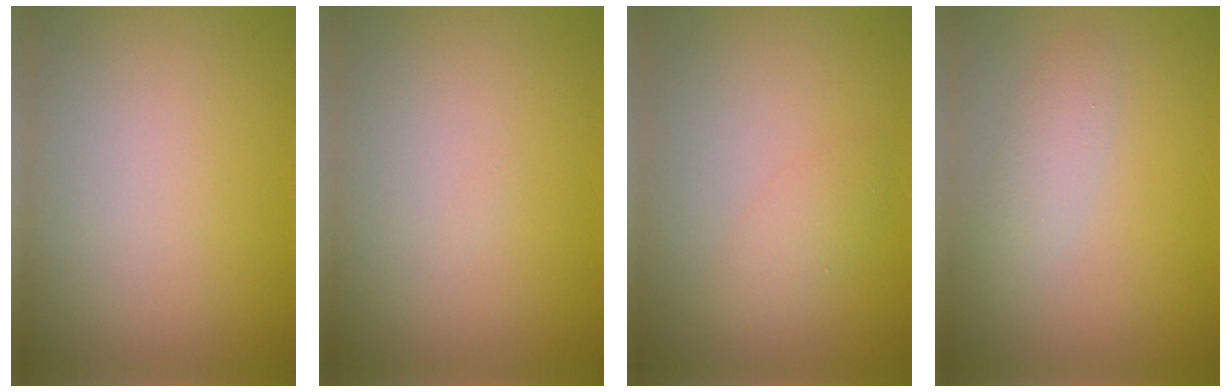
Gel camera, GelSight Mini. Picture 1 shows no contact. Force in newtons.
{"total": 0.0}
{"total": 0.7, "press": 0.7, "slide": 0.1}
{"total": 1.9, "press": 1.9, "slide": 0.0}